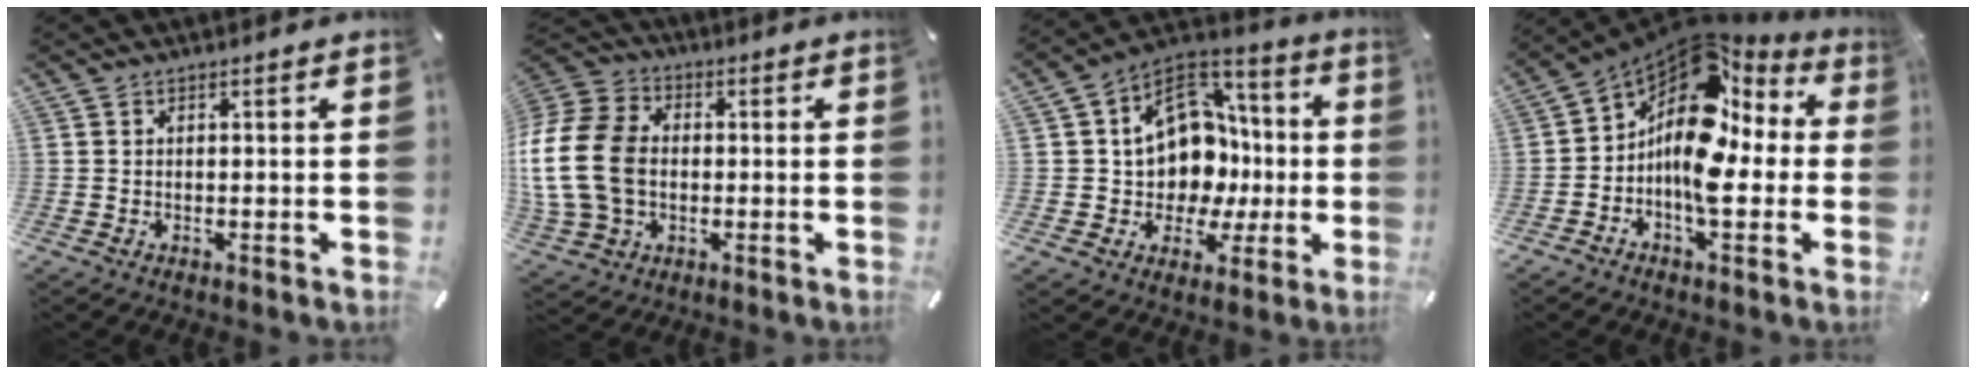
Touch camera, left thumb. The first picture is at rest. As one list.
[{"total": 18.4, "force": [-1.2, 14.3, 11.4], "torque": [-0.255, 0.025, -0.024]}, {"total": 14.8, "force": [1.9, 12.9, 7.1], "torque": [-0.113, -0.030, 0.044]}, {"total": 13.6, "force": [1.6, 8.0, 10.8], "torque": [-0.201, -0.039, 0.020]}]